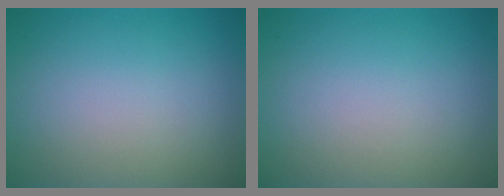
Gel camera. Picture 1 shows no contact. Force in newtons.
{"total": 0.0}